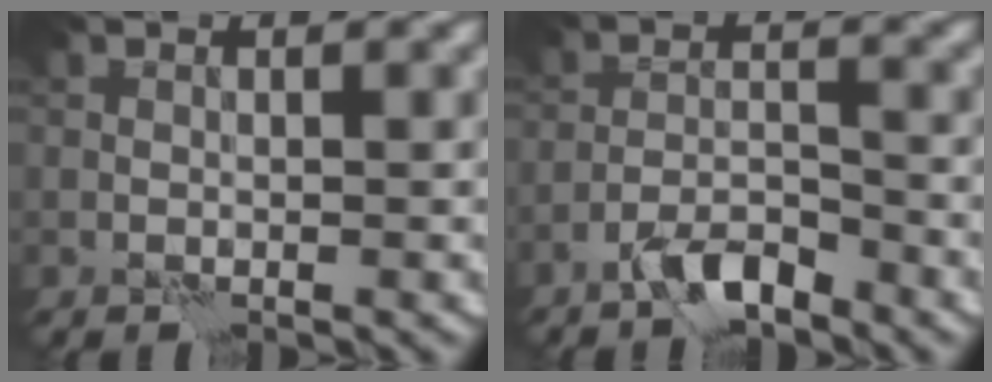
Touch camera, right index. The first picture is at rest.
{"total": 3.5, "force": [-2.9, 0.7, 1.8], "torque": [-0.035, 0.008, -0.060]}